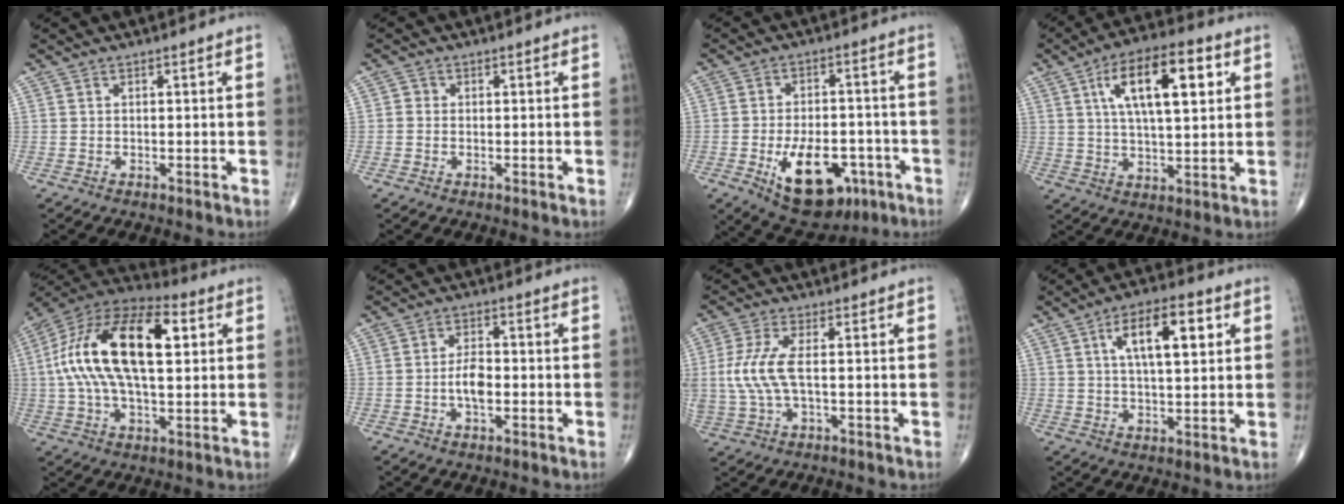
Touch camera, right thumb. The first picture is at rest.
{"total": 1.1, "force": [-0.1, 1.0, 0.3], "torque": [0.000, 0.003, -0.005]}
{"total": 15.5, "force": [-6.2, 8.5, 11.4], "torque": [-0.146, 0.022, -0.080]}
{"total": 15.6, "force": [5.3, 6.1, 13.3], "torque": [-0.208, 0.001, 0.084]}
{"total": 23.1, "force": [4.2, 10.9, 19.9], "torque": [-0.371, 0.023, 0.059]}
{"total": 4.6, "force": [-1.0, 2.2, 3.9], "torque": [-0.067, 0.009, -0.020]}
{"total": 8.1, "force": [0.3, 3.0, 7.5], "torque": [-0.202, 0.005, 0.006]}
{"total": 11.7, "force": [3.9, 4.6, 10.0], "torque": [-0.151, 0.001, 0.062]}